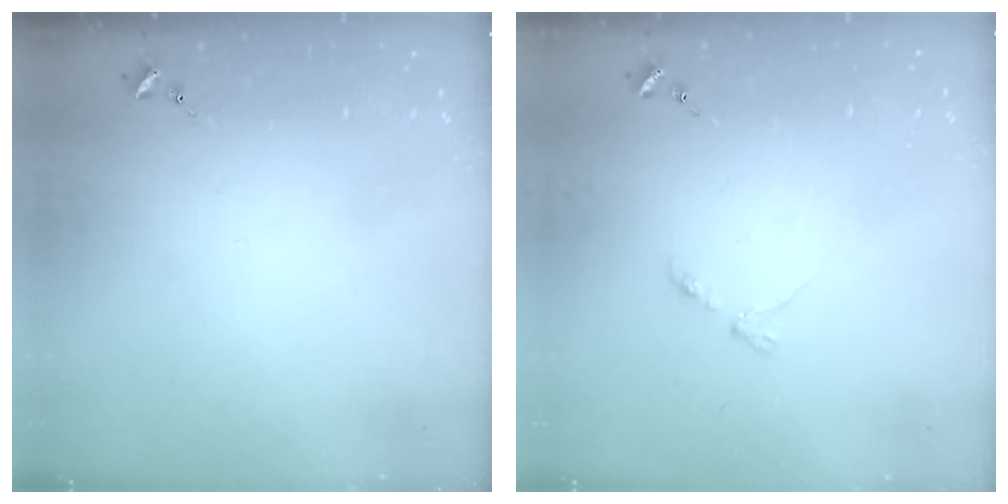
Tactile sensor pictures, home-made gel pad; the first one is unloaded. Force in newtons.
{"total": 3.2, "press": 3.1, "slide": 0.5}